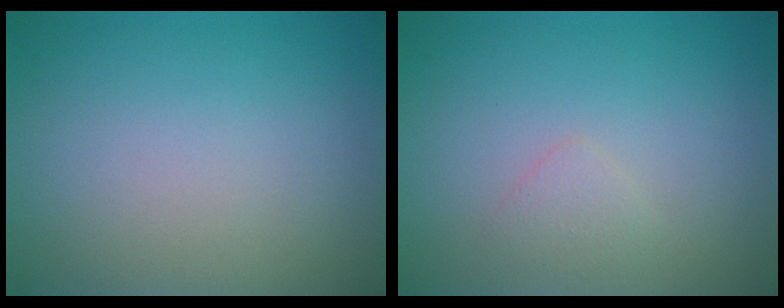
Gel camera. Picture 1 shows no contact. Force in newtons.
{"total": 1.1, "press": 1.1, "slide": 0.1}